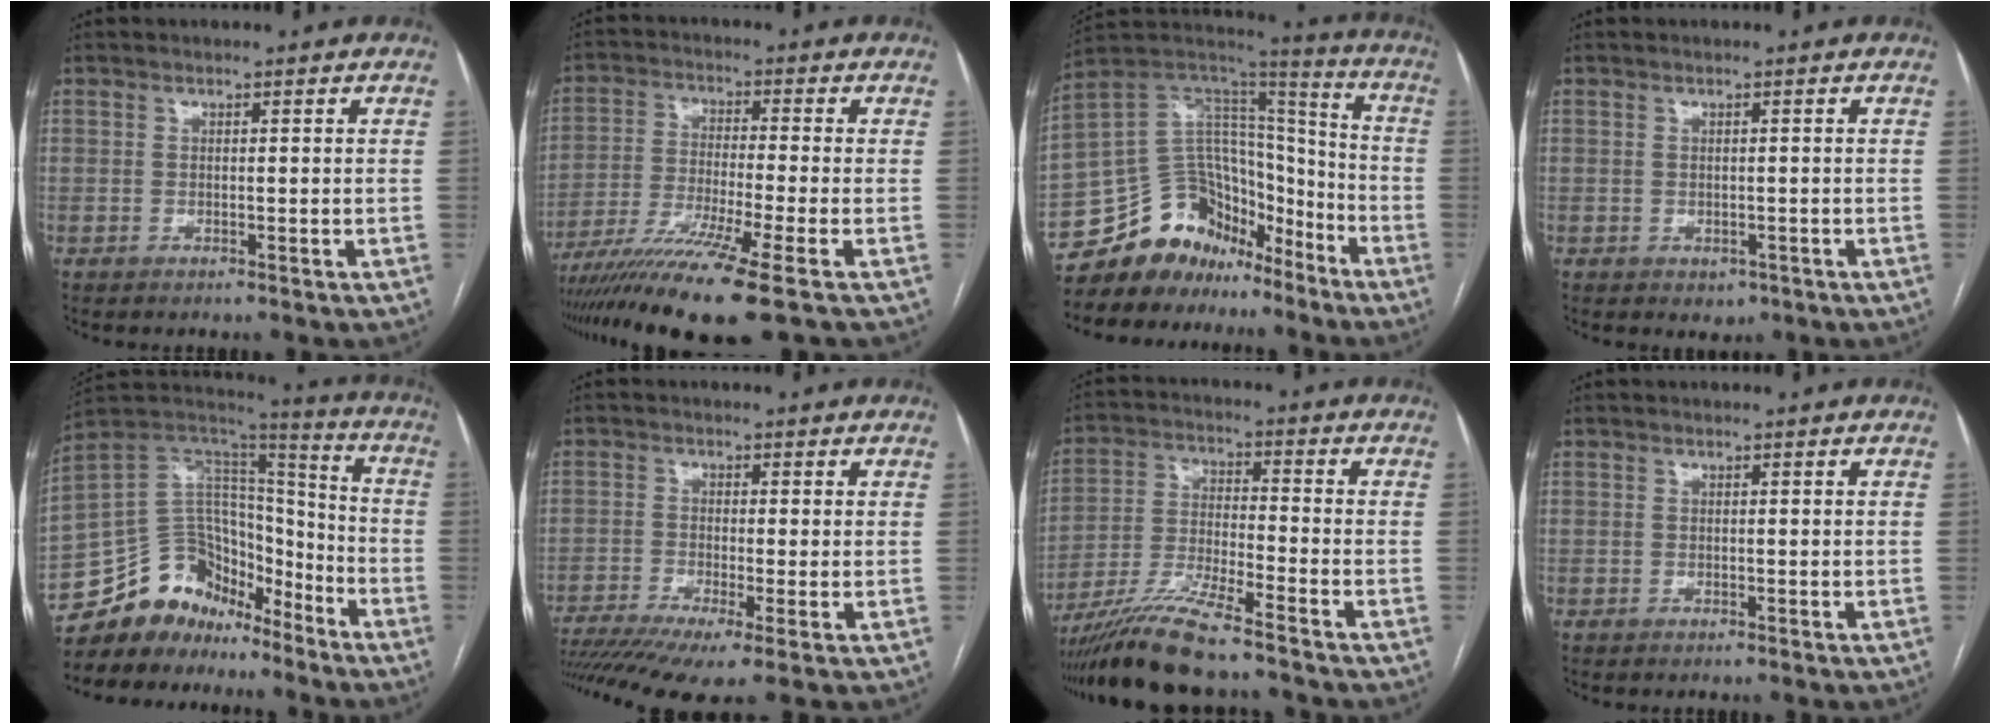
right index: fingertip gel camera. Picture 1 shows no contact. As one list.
[{"total": 13.2, "force": [-9.1, -1.6, 9.4], "torque": [-0.176, -0.035, -0.155]}, {"total": 15.8, "force": [-12.3, 9.0, 4.1], "torque": [-0.065, 0.097, -0.213]}, {"total": 1.7, "force": [-0.7, 1.3, 0.9], "torque": [-0.009, 0.001, 0.001]}, {"total": 14.6, "force": [-11.7, 8.2, 2.8], "torque": [-0.043, 0.098, -0.206]}, {"total": 11.7, "force": [-7.6, 1.7, 8.8], "torque": [-0.170, -0.015, -0.125]}, {"total": 11.3, "force": [-9.3, -0.3, 6.4], "torque": [-0.129, -0.022, -0.173]}, {"total": 0.0}]